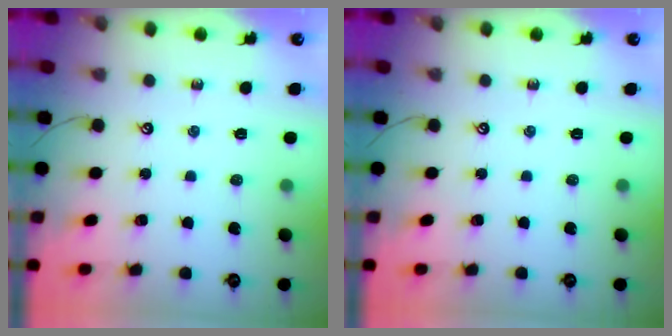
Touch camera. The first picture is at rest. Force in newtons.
{"total": 0.0}